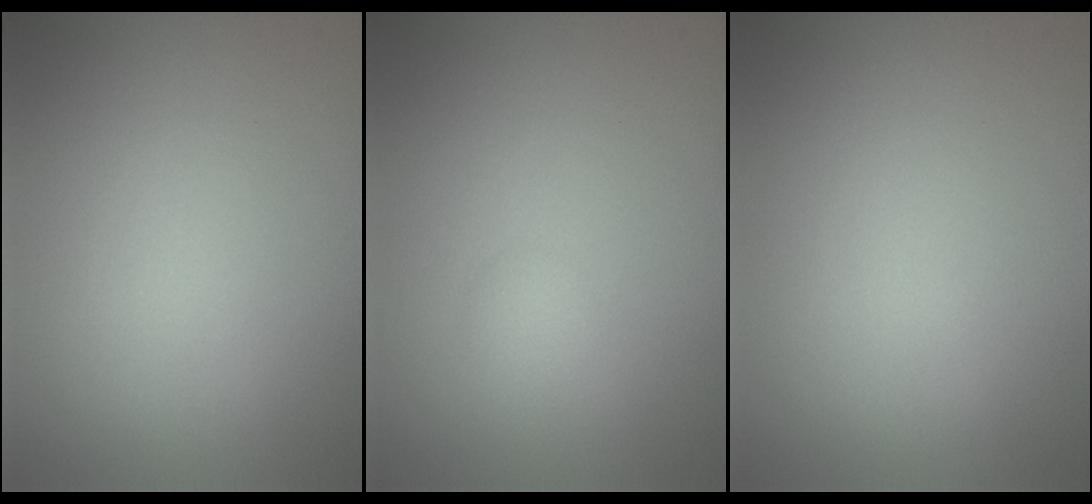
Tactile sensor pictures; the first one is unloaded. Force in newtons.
{"total": 1.0, "press": 1.0, "slide": 0.0}
{"total": 0.0}